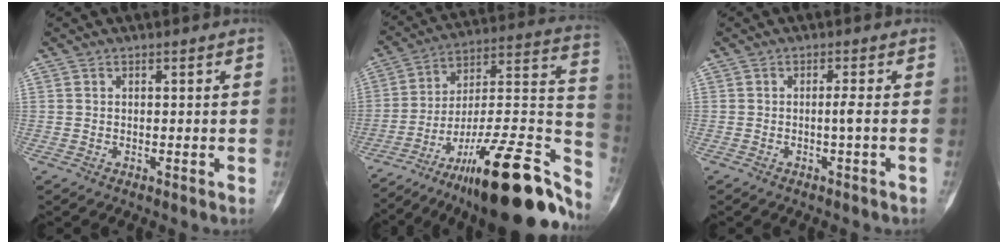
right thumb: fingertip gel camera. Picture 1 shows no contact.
{"total": 30.9, "force": [-18.7, 8.6, 23.1], "torque": [-0.243, 0.092, -0.288]}
{"total": 2.0, "force": [-0.6, -0.6, 1.8], "torque": [-0.033, 0.001, -0.013]}